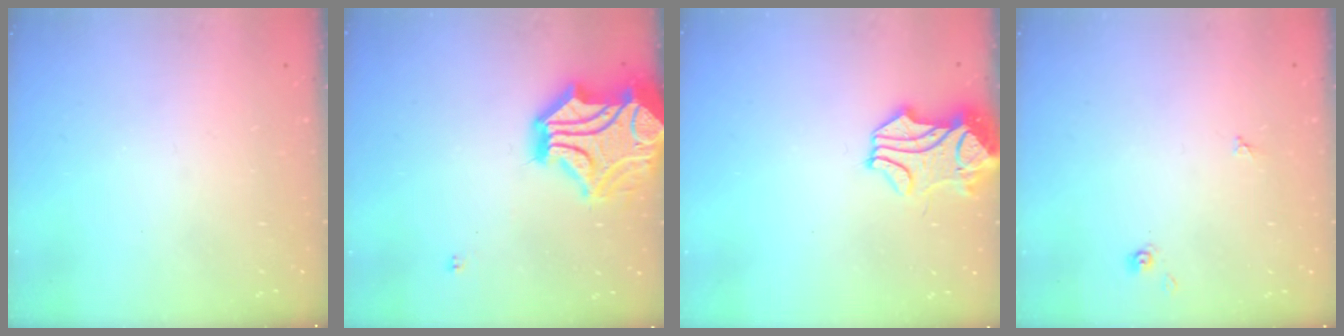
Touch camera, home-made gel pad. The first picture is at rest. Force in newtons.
{"total": 15.7, "press": 15.3, "slide": 3.5}
{"total": 2.0, "press": 1.5, "slide": 1.4}
{"total": 2.2, "press": 2.1, "slide": 0.3}